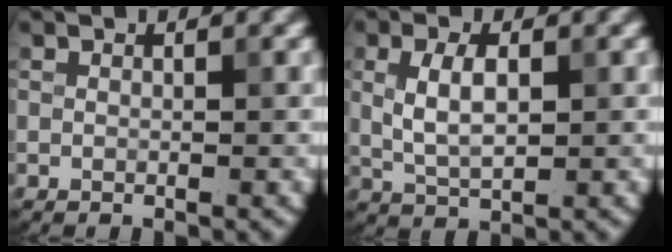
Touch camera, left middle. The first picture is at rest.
{"total": 3.5, "force": [0.5, 1.7, 3.0], "torque": [-0.066, 0.000, 0.012]}